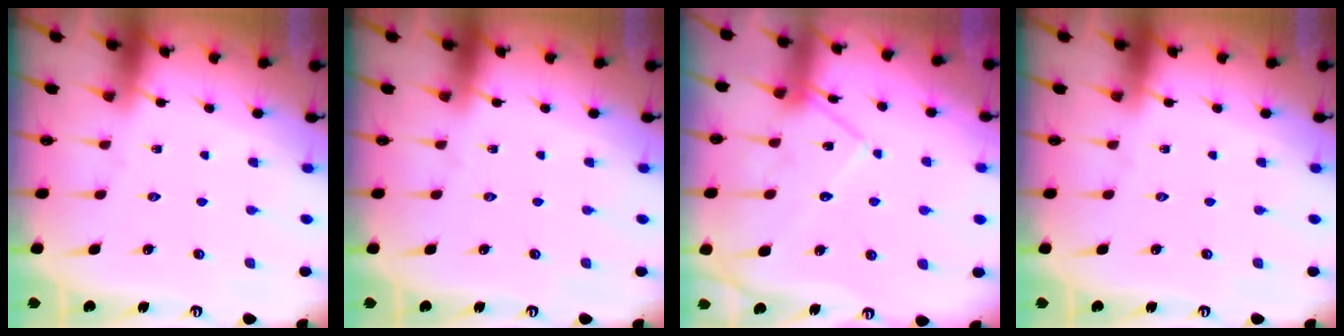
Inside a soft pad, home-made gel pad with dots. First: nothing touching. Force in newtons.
{"total": 0.0}
{"total": 13.0, "press": 12.9, "slide": 1.0}
{"total": 0.0}